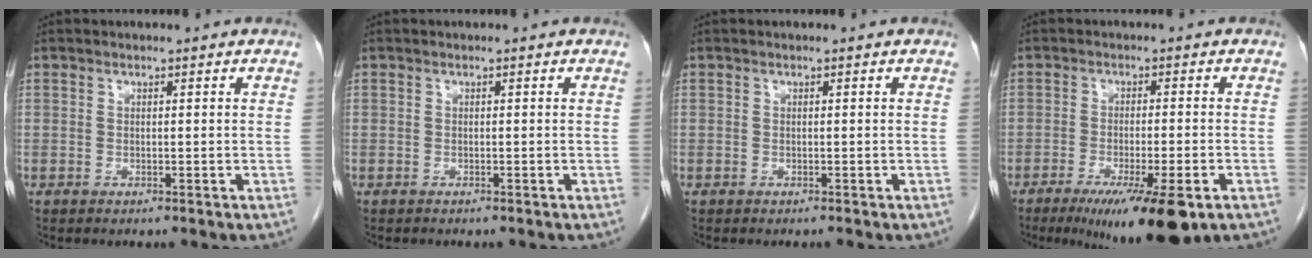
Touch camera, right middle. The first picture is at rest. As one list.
[{"total": 0.0}, {"total": 0.0}, {"total": 12.2, "force": [-7.3, 1.3, 9.7], "torque": [-0.131, -0.027, -0.110]}]